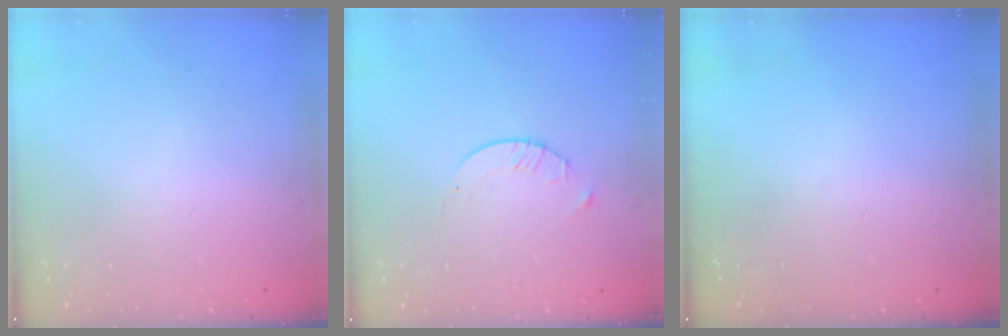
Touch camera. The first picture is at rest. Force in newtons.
{"total": 2.1, "press": 2.1, "slide": 0.3}
{"total": 0.0}